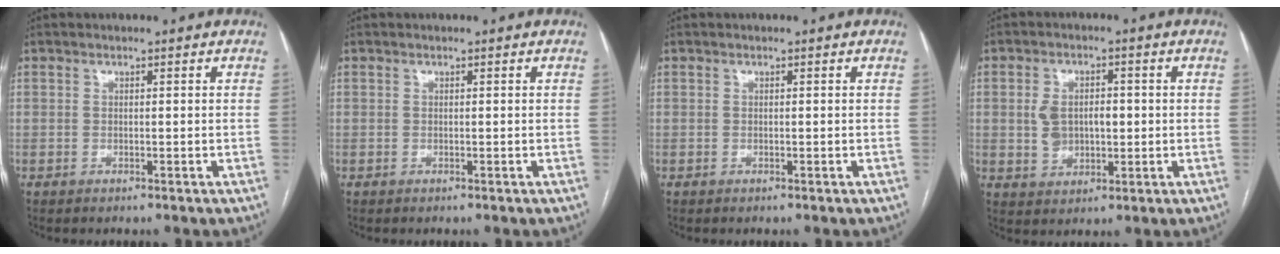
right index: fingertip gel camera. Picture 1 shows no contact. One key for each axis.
{"total": 0.0}
{"total": 0.0}
{"total": 5.6, "fx": 0.4, "fy": 4.0, "fz": 4.0, "tx": -0.074, "ty": 0.015, "tz": 0.017}